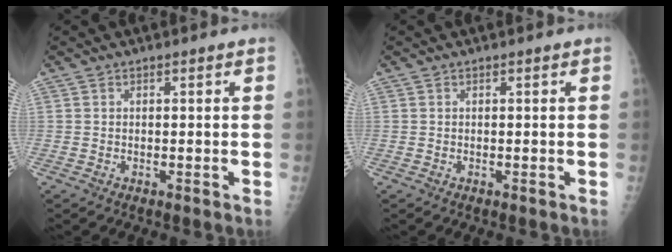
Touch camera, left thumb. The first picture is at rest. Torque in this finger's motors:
{"motor_torque": [0.00, 0.00, -0.05, 0.00, 0.00]}